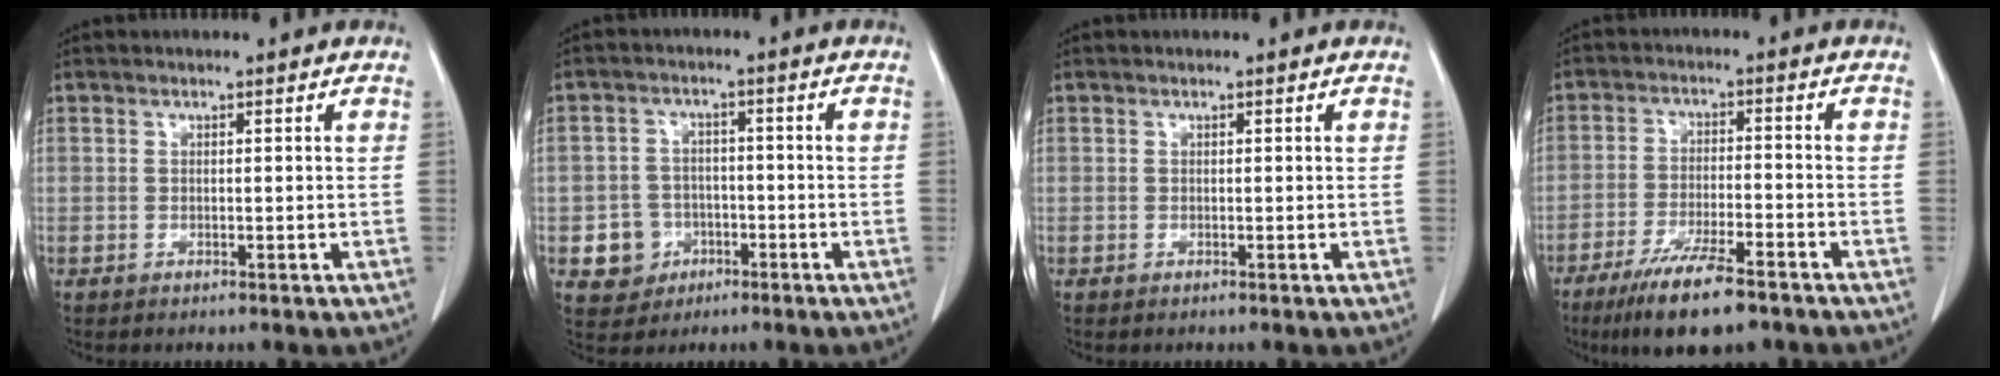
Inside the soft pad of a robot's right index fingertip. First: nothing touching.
{"total": 5.7, "force": [-2.1, 5.2, 1.0], "torque": [-0.014, 0.013, -0.027]}
{"total": 0.0}
{"total": 11.2, "force": [-8.0, 2.0, 7.5], "torque": [-0.132, -0.024, -0.132]}